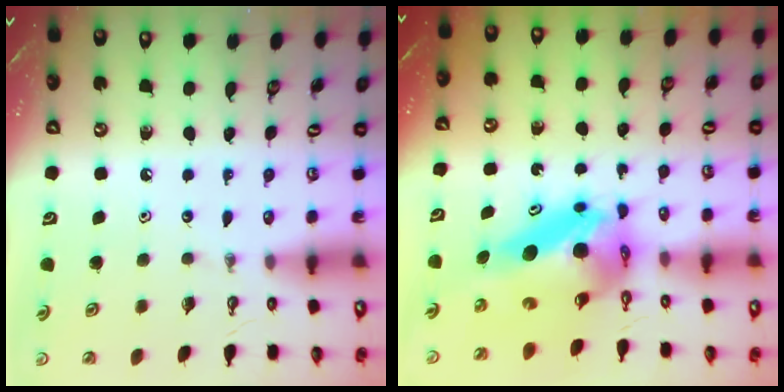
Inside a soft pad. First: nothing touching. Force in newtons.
{"total": 8.6, "press": 8.6, "slide": 0.7}